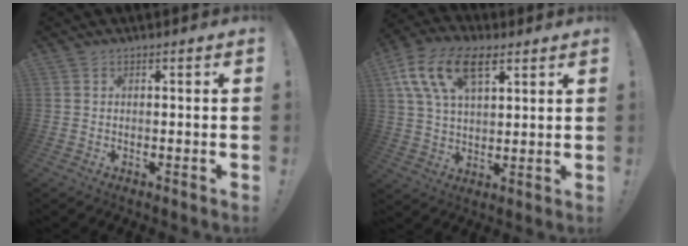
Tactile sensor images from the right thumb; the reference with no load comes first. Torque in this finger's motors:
{"motor_torque": [1.04, 1.04, 0.31, 0.11, 0.26]}